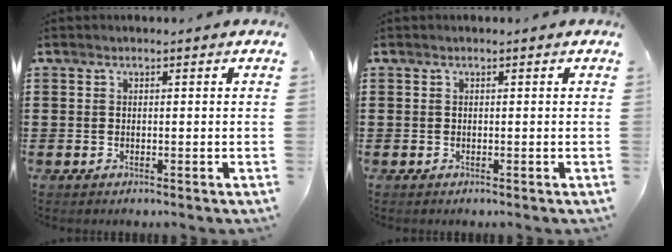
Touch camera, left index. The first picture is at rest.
{"total": 0.0}